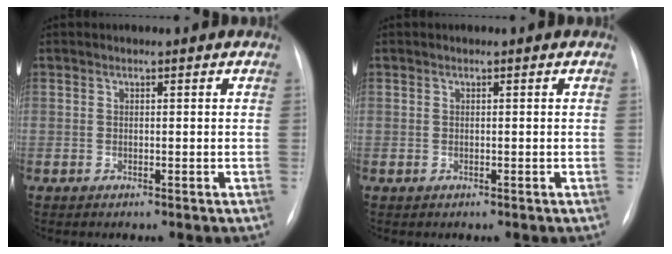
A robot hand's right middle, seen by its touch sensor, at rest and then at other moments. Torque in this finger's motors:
{"motor_torque": [-0.35, 0.03, 0.08, 0.01]}